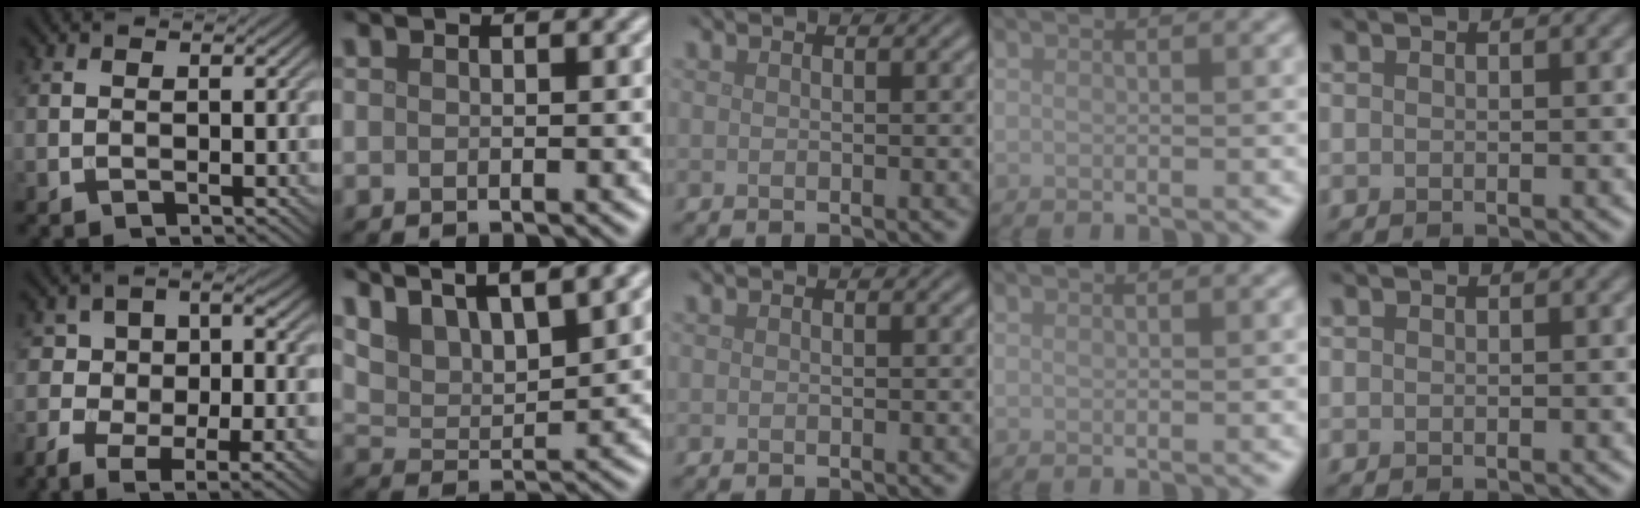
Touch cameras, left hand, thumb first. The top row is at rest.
{"thumb": {"total": 12.8, "force": [-5.3, 7.6, 8.8], "torque": [-0.160, -0.024, -0.066]}, "index": {"total": 9.9, "force": [7.9, 2.8, 5.2], "torque": [-0.099, 0.029, 0.106]}}